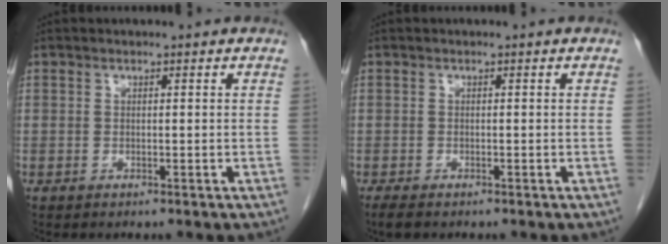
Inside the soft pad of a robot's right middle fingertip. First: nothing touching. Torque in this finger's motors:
{"motor_torque": [0.52, -0.01, 0.08, 0.01]}